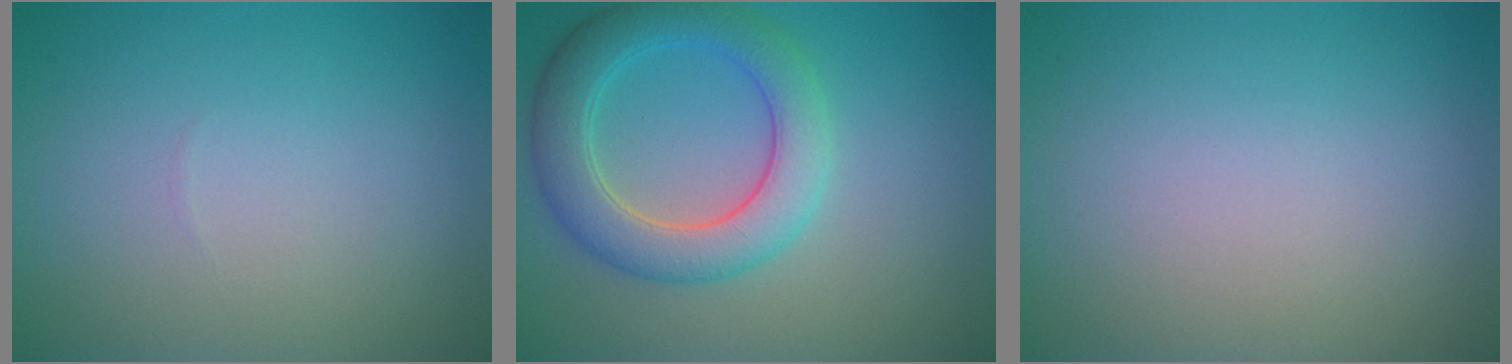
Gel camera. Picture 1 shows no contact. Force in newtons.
{"total": 5.5, "press": 5.5, "slide": 0.5}
{"total": 0.0}